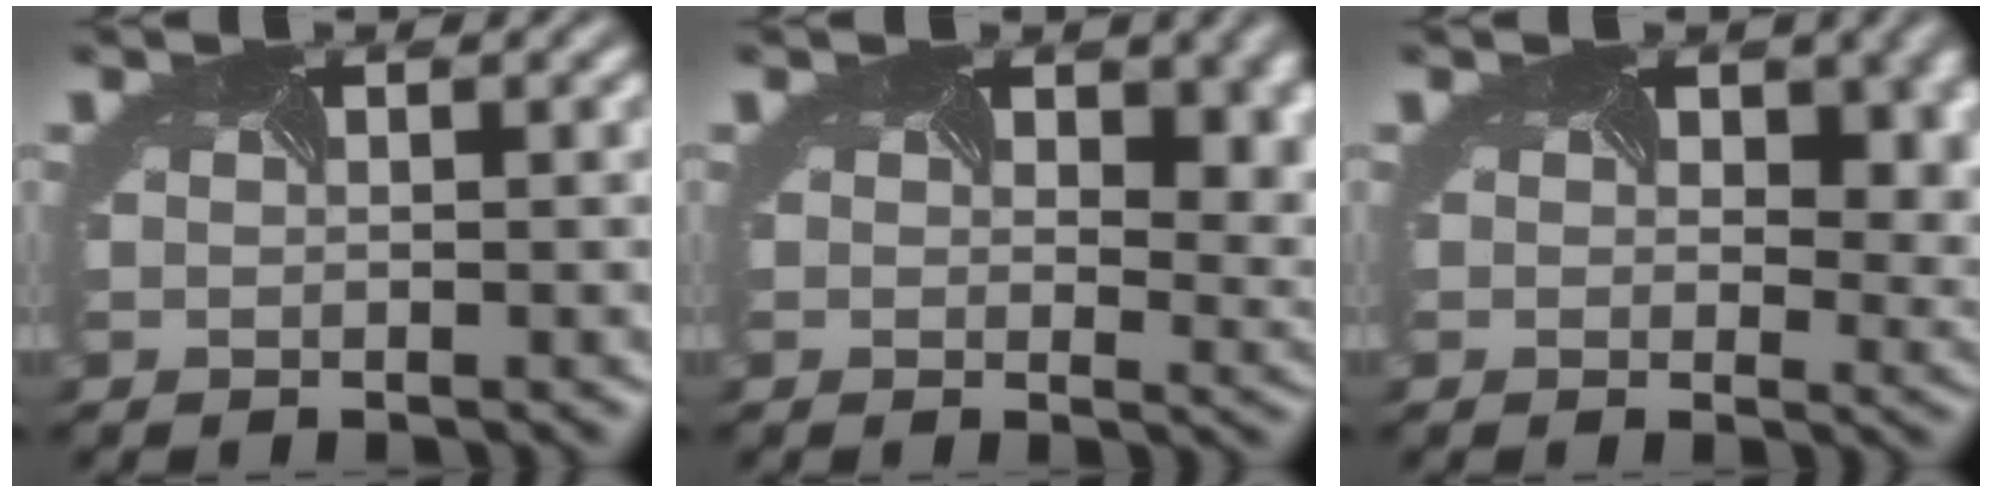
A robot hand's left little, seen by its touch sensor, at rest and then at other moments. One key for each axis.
{"total": 6.9, "fx": 2.7, "fy": 4.4, "fz": 4.5, "tx": -0.071, "ty": -0.011, "tz": 0.058}
{"total": 6.3, "fx": 1.9, "fy": 4.4, "fz": 4.1, "tx": -0.074, "ty": -0.016, "tz": 0.045}